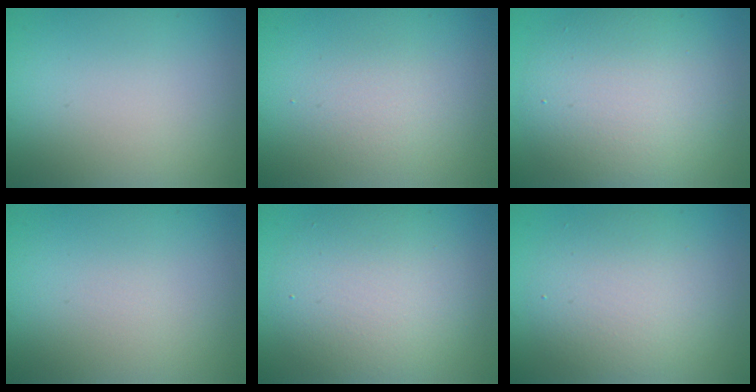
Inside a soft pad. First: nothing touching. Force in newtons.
{"total": 1.7, "press": 1.7, "slide": 0.0}
{"total": 7.1, "press": 7.1, "slide": 0.1}
{"total": 0.0}
{"total": 5.9, "press": 5.9, "slide": 0.5}
{"total": 4.4, "press": 4.4, "slide": 0.3}